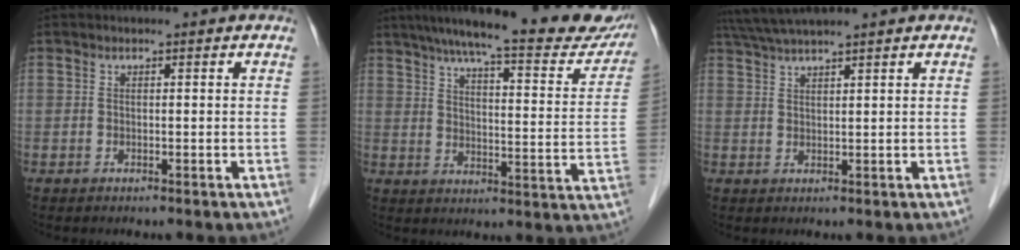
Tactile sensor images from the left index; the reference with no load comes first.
{"total": 24.7, "force": [21.2, 3.5, 12.1], "torque": [-0.178, -0.033, 0.264]}
{"total": 5.9, "force": [5.2, -1.0, 2.8], "torque": [-0.056, 0.030, 0.097]}